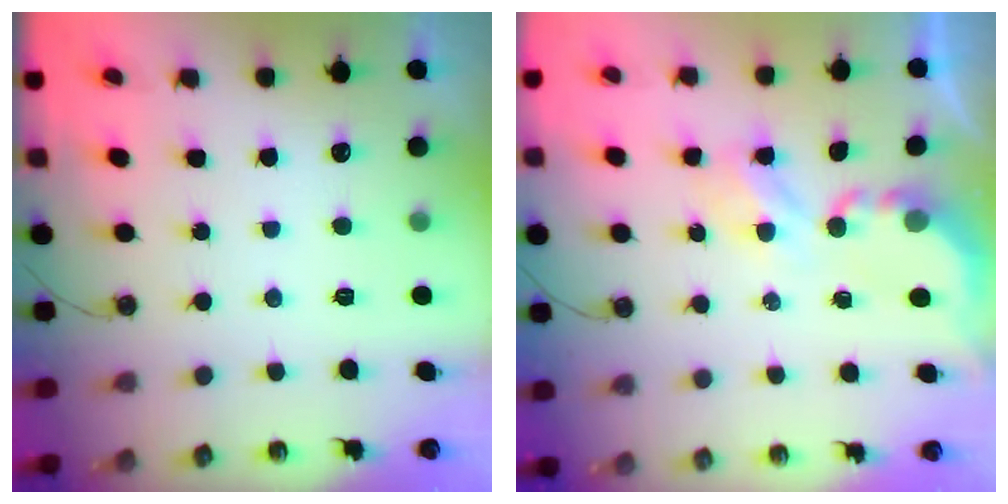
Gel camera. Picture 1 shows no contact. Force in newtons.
{"total": 4.5, "press": 4.5, "slide": 0.4}